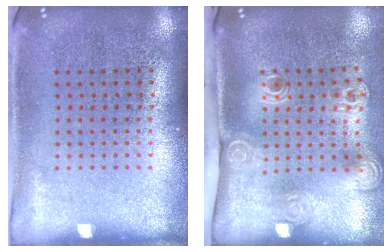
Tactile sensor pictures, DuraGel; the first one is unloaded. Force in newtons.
{"total": 2.1, "press": 1.5, "slide": 1.5}